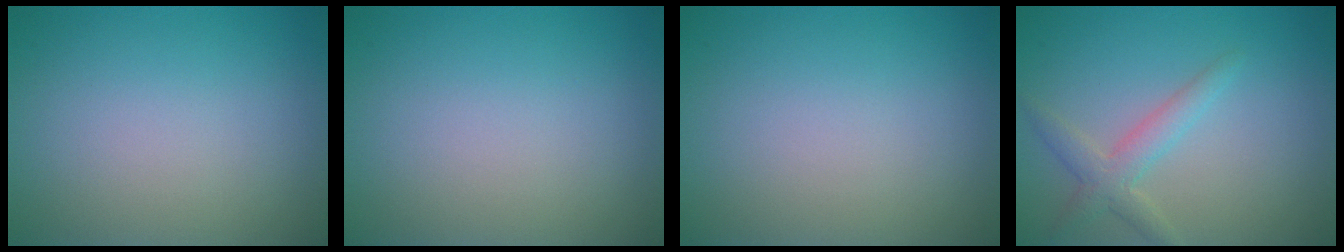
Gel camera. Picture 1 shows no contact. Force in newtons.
{"total": 0.0}
{"total": 0.0}
{"total": 2.5, "press": 2.5, "slide": 0.2}